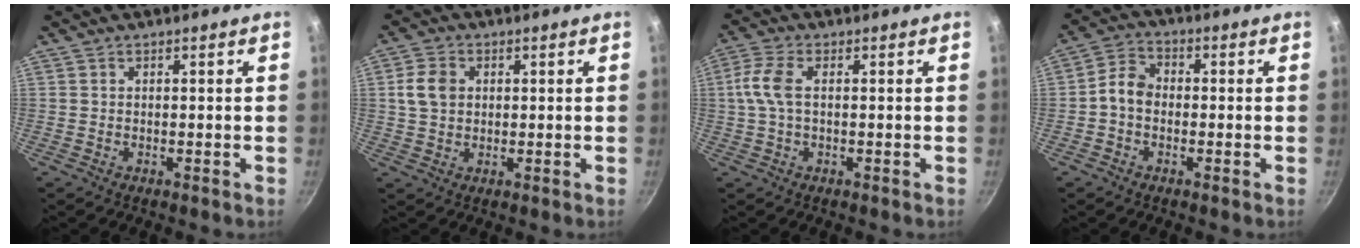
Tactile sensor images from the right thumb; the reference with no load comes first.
{"total": 5.7, "force": [1.1, 4.4, 3.4], "torque": [-0.053, 0.005, 0.017]}
{"total": 5.9, "force": [0.5, 2.8, 5.1], "torque": [-0.120, 0.014, 0.004]}
{"total": 5.2, "force": [-1.0, 3.9, 3.2], "torque": [-0.048, 0.025, -0.033]}